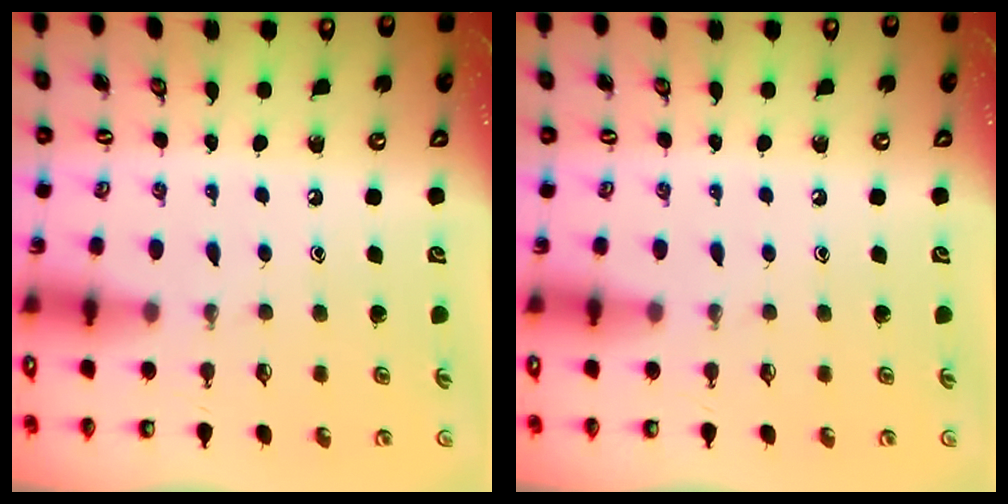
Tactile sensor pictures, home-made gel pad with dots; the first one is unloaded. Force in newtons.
{"total": 0.0}